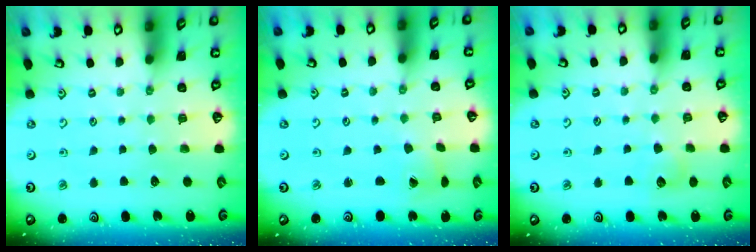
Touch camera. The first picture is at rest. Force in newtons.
{"total": 1.7, "press": 1.7, "slide": 0.2}
{"total": 7.2, "press": 7.1, "slide": 0.8}